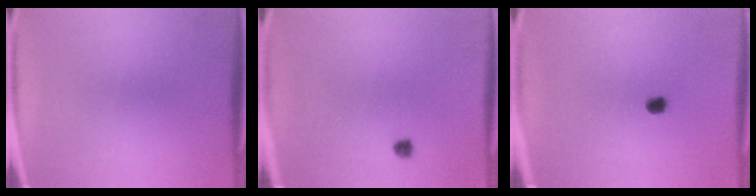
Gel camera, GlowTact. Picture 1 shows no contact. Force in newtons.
{"total": 1.2}
{"total": 1.9}